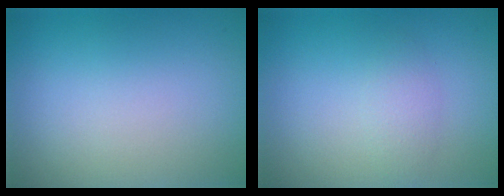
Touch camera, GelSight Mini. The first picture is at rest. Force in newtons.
{"total": 1.5, "press": 1.5, "slide": 0.0}